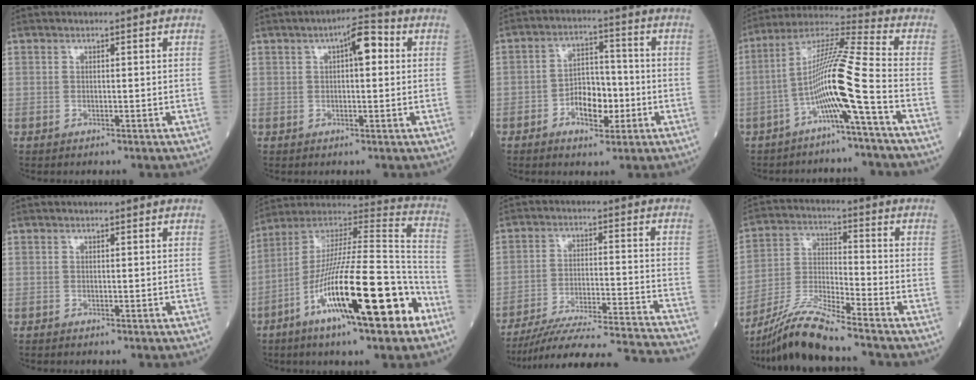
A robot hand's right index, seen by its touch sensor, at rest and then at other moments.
{"total": 5.1, "force": [1.4, 1.5, 4.6], "torque": [-0.071, 0.020, 0.017]}
{"total": 6.9, "force": [-2.2, 3.7, 5.3], "torque": [-0.094, 0.014, -0.034]}
{"total": 11.4, "force": [-4.0, -1.7, 10.6], "torque": [-0.204, 0.014, -0.080]}
{"total": 0.0}
{"total": 24.7, "force": [-10.7, 3.2, 22.0], "torque": [-0.356, -0.018, -0.176]}
{"total": 24.4, "force": [-22.9, -1.0, 8.6], "torque": [-0.088, -0.034, -0.319]}
{"total": 10.6, "force": [-9.3, -1.2, 4.8], "torque": [-0.100, -0.015, -0.177]}